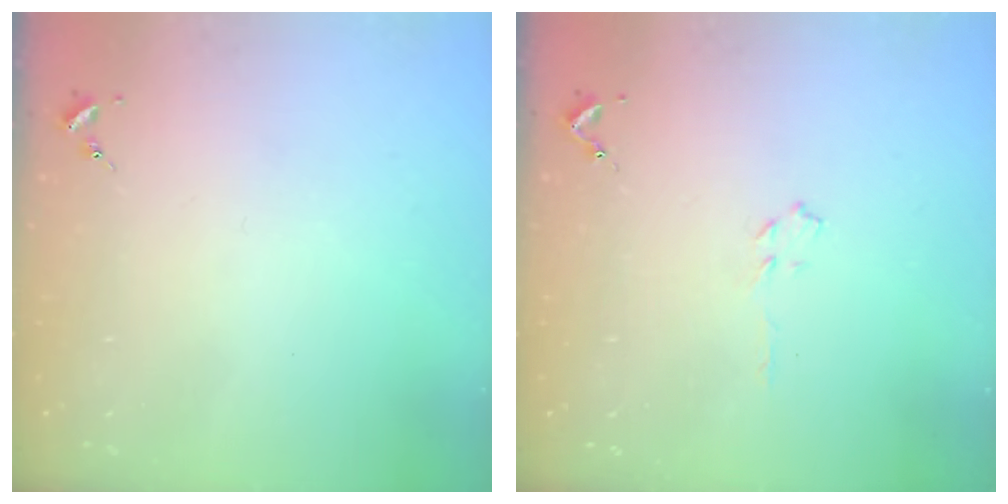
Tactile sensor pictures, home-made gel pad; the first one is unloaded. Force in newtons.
{"total": 3.5, "press": 3.4, "slide": 0.5}